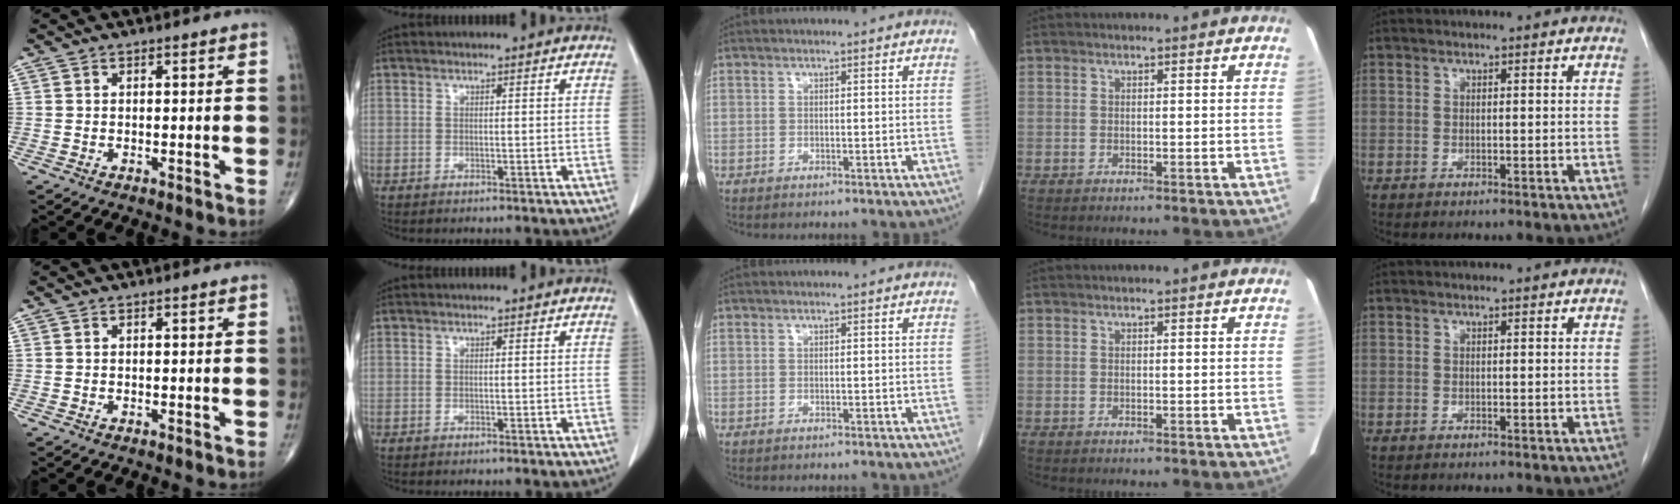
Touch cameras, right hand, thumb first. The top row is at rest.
{}